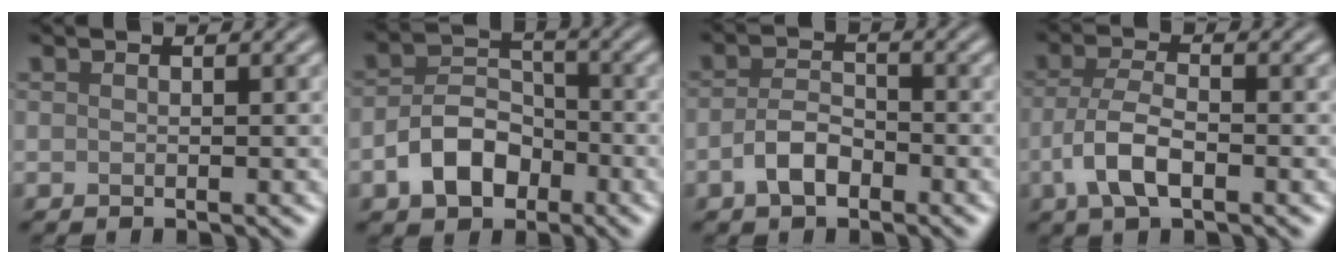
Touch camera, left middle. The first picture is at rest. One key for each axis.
{"total": 5.1, "fx": -2.4, "fy": 3.5, "fz": 2.9, "tx": -0.052, "ty": 0.005, "tz": -0.048}
{"total": 3.1, "fx": -1.5, "fy": 1.7, "fz": 2.1, "tx": -0.043, "ty": 0.006, "tz": -0.033}
{"total": 4.3, "fx": -1.6, "fy": 1.8, "fz": 3.5, "tx": -0.074, "ty": 0.002, "tz": -0.037}